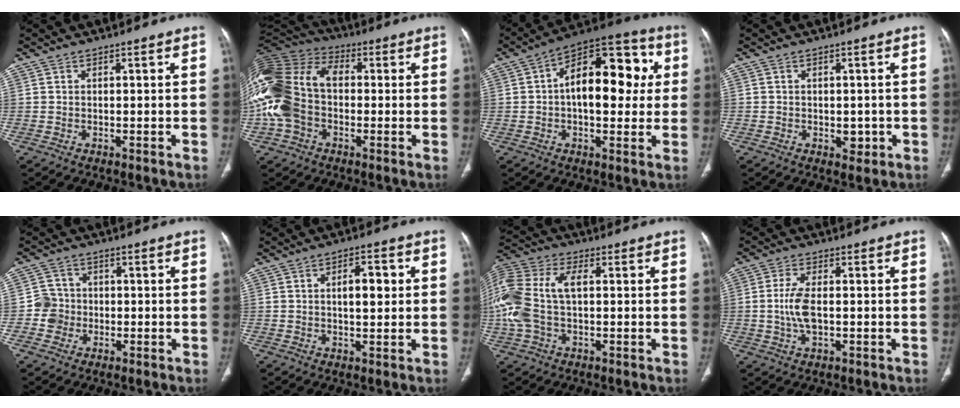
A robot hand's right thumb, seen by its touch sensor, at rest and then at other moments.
{"total": 21.4, "force": [-1.5, 15.2, 15.0], "torque": [-0.354, 0.037, -0.028]}
{"total": 18.7, "force": [2.5, 10.1, 15.5], "torque": [-0.190, 0.035, 0.029]}
{"total": 2.5, "force": [-0.6, 1.9, 1.5], "torque": [-0.005, 0.001, -0.003]}
{"total": 4.1, "force": [-0.9, 4.0, 0.4], "torque": [0.018, 0.012, -0.024]}
{"total": 5.8, "force": [1.1, 2.6, 5.1], "torque": [-0.068, 0.004, 0.015]}
{"total": 15.3, "force": [0.9, 8.8, 12.5], "torque": [-0.309, 0.031, 0.017]}
{"total": 6.0, "force": [-0.3, 2.8, 5.3], "torque": [-0.119, 0.001, -0.007]}